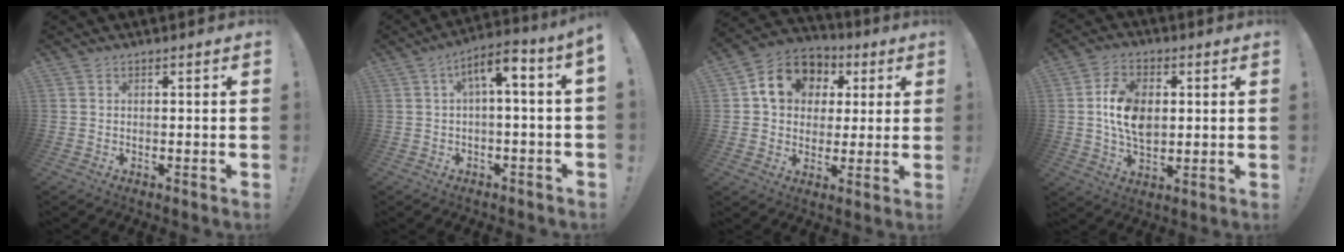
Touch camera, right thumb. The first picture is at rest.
{"total": 6.7, "force": [0.4, 1.0, 6.6], "torque": [-0.112, 0.000, 0.004]}
{"total": 13.9, "force": [4.7, 11.4, 6.4], "torque": [-0.096, -0.005, 0.093]}
{"total": 12.1, "force": [1.1, 8.2, 8.9], "torque": [-0.155, 0.009, 0.021]}